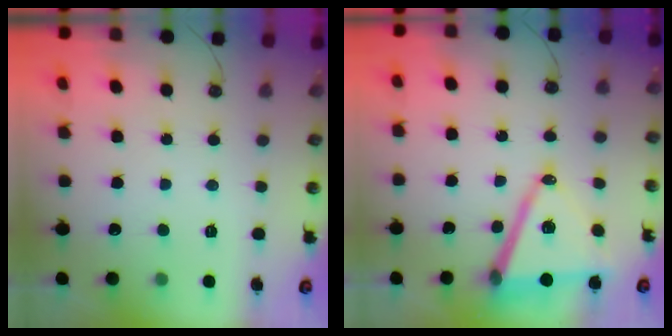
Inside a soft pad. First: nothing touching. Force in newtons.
{"total": 14.4, "press": 13.8, "slide": 4.0}